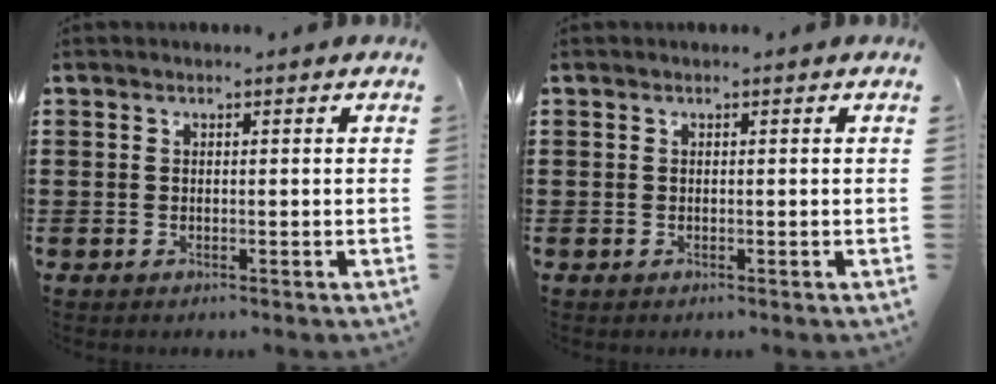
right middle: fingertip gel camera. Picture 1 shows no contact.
{"total": 0.0}